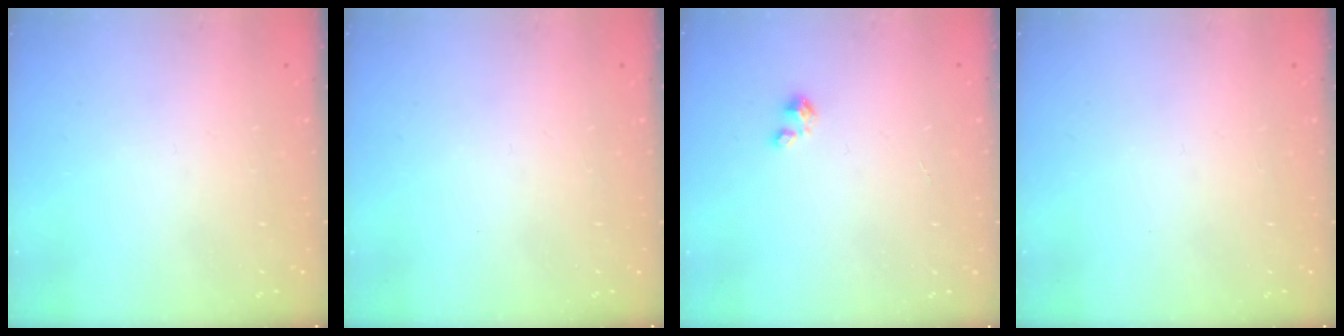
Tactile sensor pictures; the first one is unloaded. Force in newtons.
{"total": 0.0}
{"total": 0.0}
{"total": 0.0}